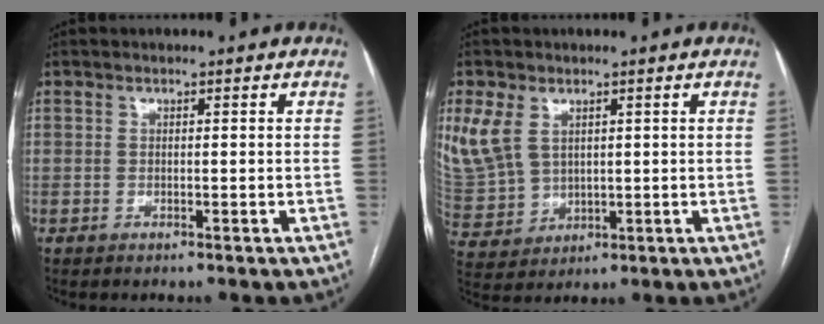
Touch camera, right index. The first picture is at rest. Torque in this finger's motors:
{"motor_torque": [1.00, 0.59, 0.47, 0.14]}